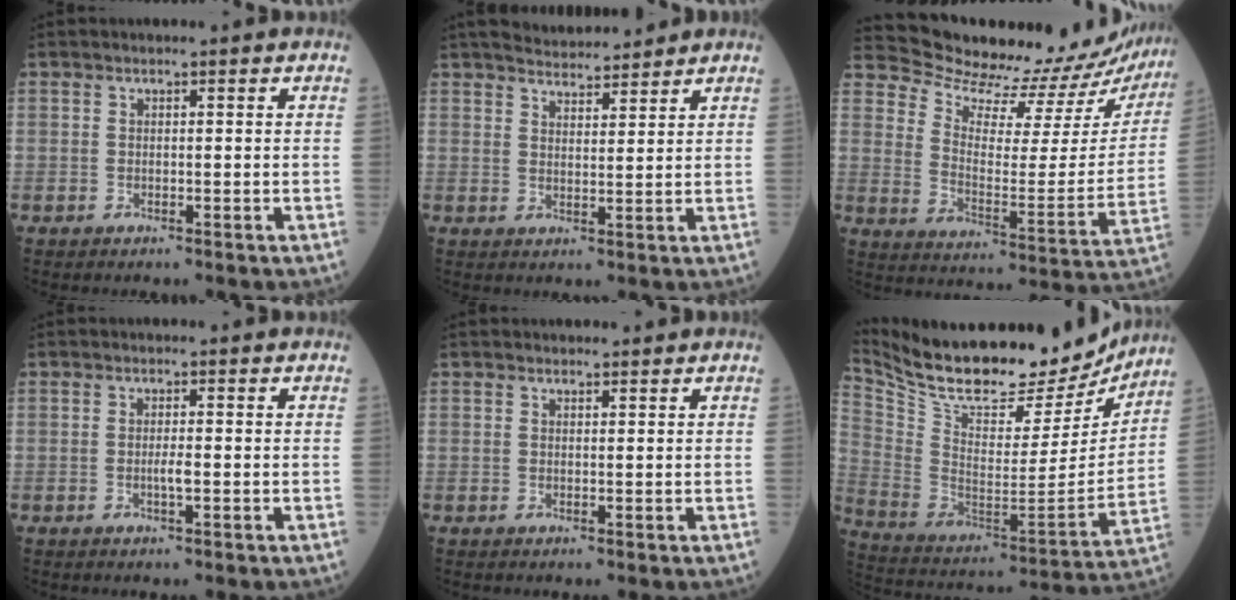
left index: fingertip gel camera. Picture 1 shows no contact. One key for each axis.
{"total": 7.6, "fx": 7.0, "fy": 1.3, "fz": 2.5, "tx": -0.041, "ty": 0.013, "tz": 0.109}
{"total": 22.8, "fx": 22.0, "fy": 4.6, "fz": 3.3, "tx": -0.052, "ty": -0.093, "tz": 0.275}
{"total": 1.5, "fx": -0.7, "fy": 0.1, "fz": 1.3, "tx": -0.028, "ty": -0.006, "tz": -0.012}
{"total": 0.8, "fx": 0.7, "fy": 0.3, "fz": 0.0, "tx": -0.007, "ty": 0.000, "tz": 0.012}
{"total": 25.5, "fx": 22.5, "fy": 6.8, "fz": 9.9, "tx": -0.193, "ty": -0.031, "tz": 0.346}